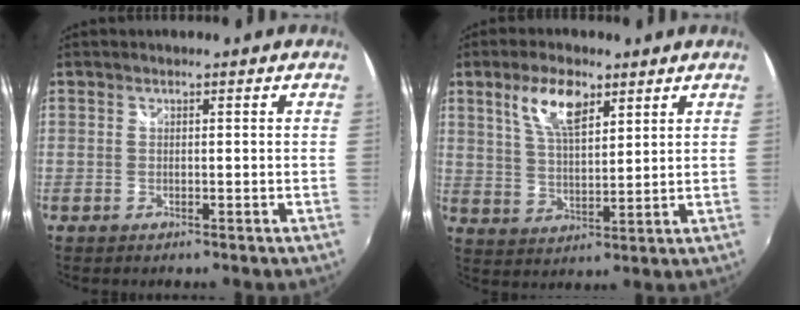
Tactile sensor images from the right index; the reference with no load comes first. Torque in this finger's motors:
{"motor_torque": [0.85, 0.82, 0.20, 0.07]}